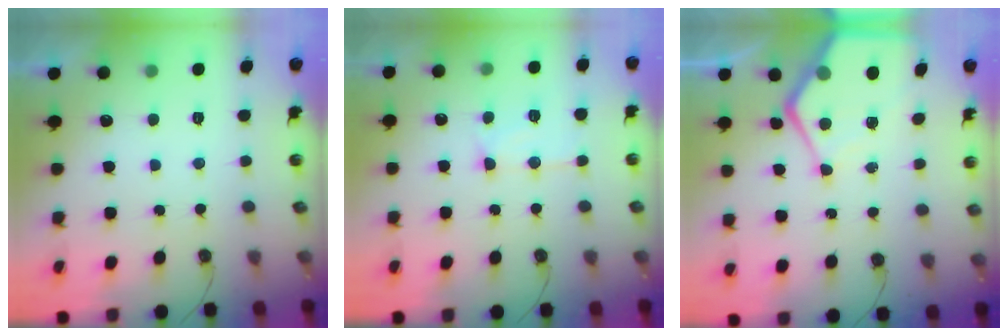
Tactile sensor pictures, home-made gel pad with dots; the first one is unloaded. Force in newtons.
{"total": 11.1, "press": 11.1, "slide": 1.0}
{"total": 10.3, "press": 10.3, "slide": 1.0}